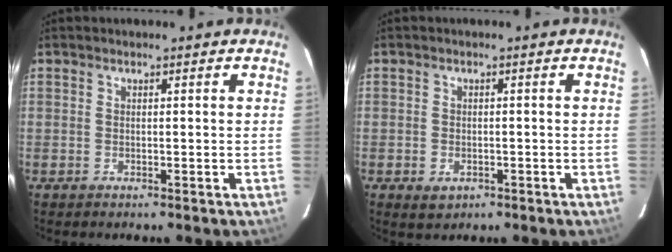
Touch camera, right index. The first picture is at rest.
{"total": 2.9, "force": [-1.2, 2.2, 1.3], "torque": [-0.026, -0.003, -0.013]}